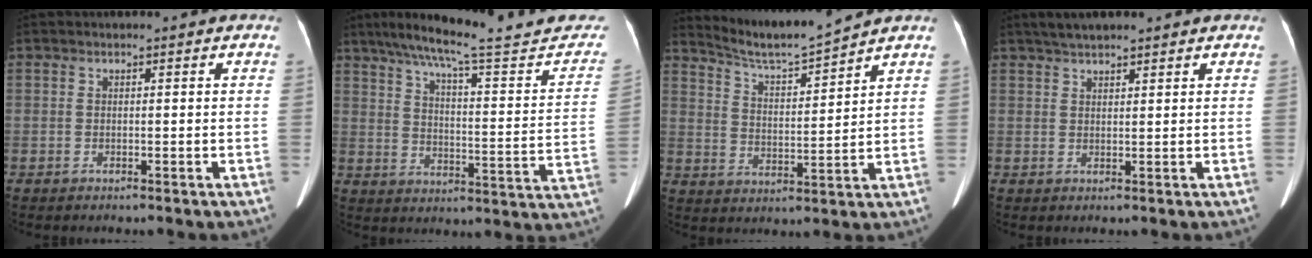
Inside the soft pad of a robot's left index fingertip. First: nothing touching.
{"total": 25.8, "force": [22.4, 1.8, 12.7], "torque": [-0.184, -0.038, 0.290]}
{"total": 8.1, "force": [7.8, -1.5, 1.4], "torque": [-0.040, -0.007, 0.152]}
{"total": 4.4, "force": [3.6, 0.8, 2.3], "torque": [-0.042, 0.023, 0.064]}